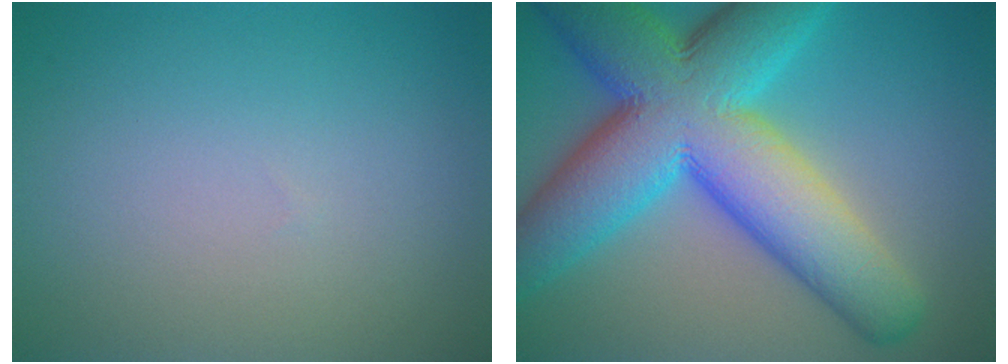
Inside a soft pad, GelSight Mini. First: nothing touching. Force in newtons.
{"total": 14.8, "press": 14.8, "slide": 0.4}